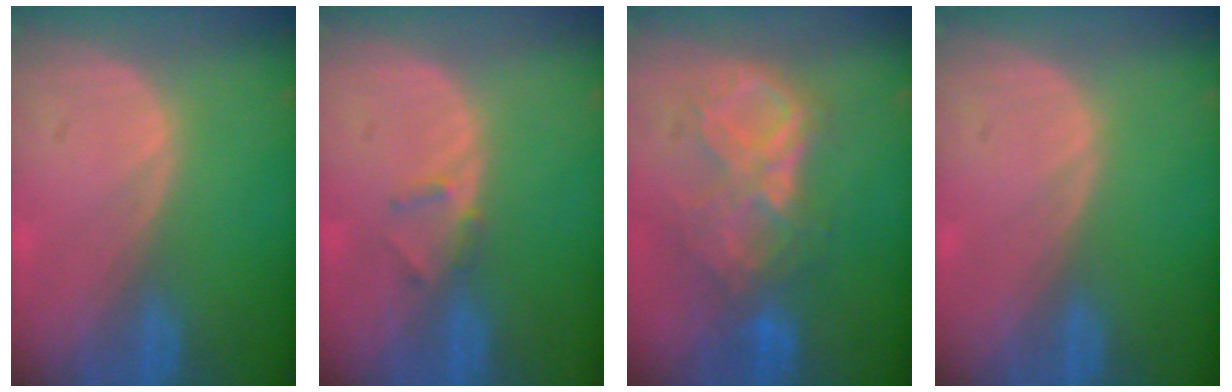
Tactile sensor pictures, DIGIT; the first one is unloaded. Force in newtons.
{"total": 1.8, "press": 1.5, "slide": 0.9}
{"total": 8.5, "press": 7.5, "slide": 3.9}
{"total": 0.0}